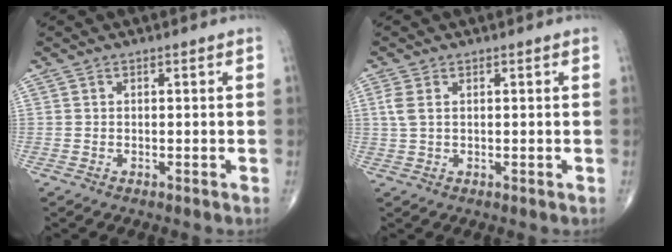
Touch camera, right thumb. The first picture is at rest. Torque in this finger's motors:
{"motor_torque": [2.47, 1.85, 0.10, -0.21, 0.03]}